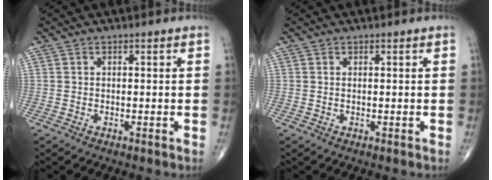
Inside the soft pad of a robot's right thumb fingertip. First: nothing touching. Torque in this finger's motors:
{"motor_torque": [-0.08, 0.27, -0.19, 0.01, 0.01]}